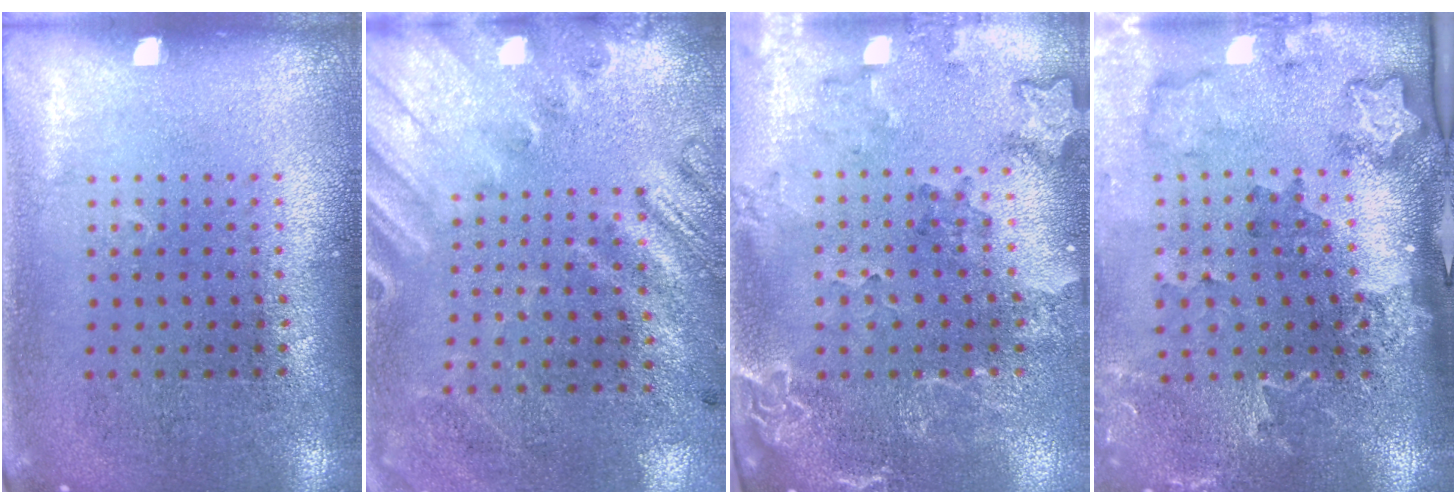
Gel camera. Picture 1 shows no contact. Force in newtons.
{"total": 2.6, "press": 1.9, "slide": 1.8}
{"total": 2.0, "press": 1.9, "slide": 0.7}
{"total": 2.1, "press": 2.0, "slide": 0.7}